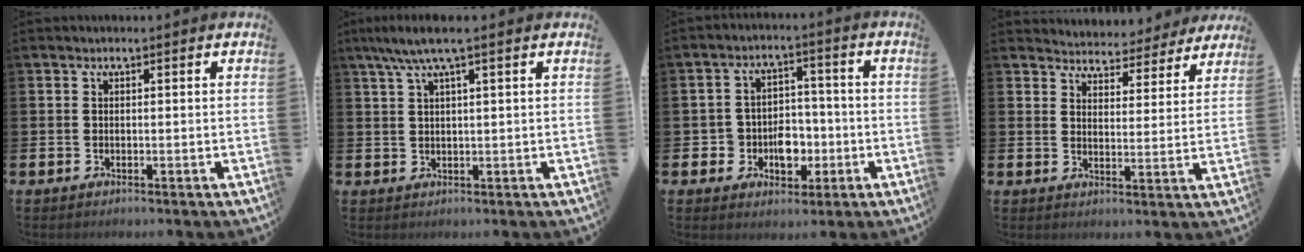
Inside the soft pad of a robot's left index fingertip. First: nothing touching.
{"total": 4.3, "force": [2.7, 0.4, 3.3], "torque": [-0.070, 0.000, 0.049]}
{"total": 5.4, "force": [-1.6, 4.7, 2.2], "torque": [-0.040, 0.008, -0.033]}
{"total": 4.9, "force": [4.8, 1.0, -0.3], "torque": [-0.007, -0.043, 0.080]}